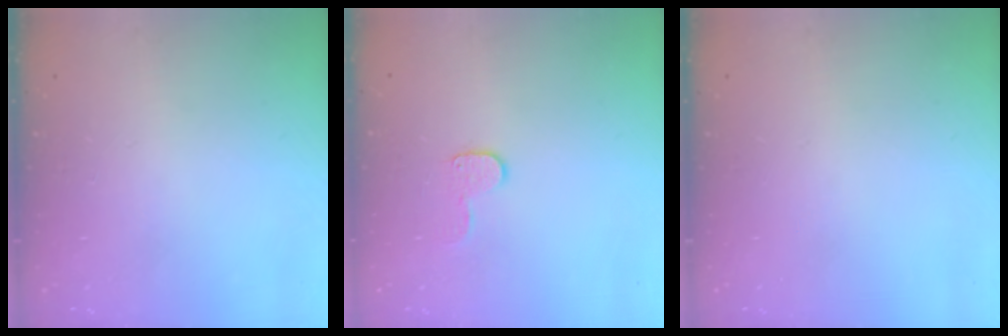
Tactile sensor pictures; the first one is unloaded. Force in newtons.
{"total": 5.5, "press": 5.5, "slide": 0.5}
{"total": 0.0}